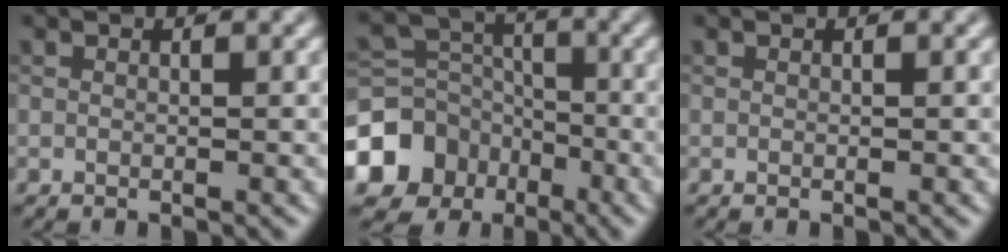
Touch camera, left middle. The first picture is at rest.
{"total": 11.8, "force": [-6.2, 9.7, 2.8], "torque": [-0.074, -0.038, -0.125]}
{"total": 0.0}